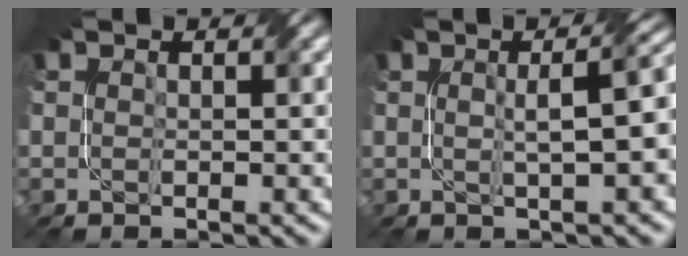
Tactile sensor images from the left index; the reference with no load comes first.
{"total": 6.2, "force": [0.7, 1.6, 5.9], "torque": [-0.055, 0.025, 0.005]}